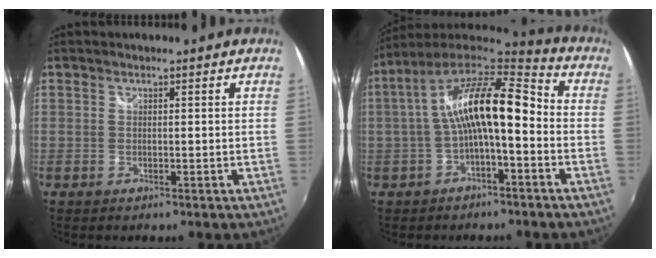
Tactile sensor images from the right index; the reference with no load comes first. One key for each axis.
{"total": 15.2, "fx": -1.2, "fy": 5.0, "fz": 14.3, "tx": -0.264, "ty": 0.024, "tz": -0.029}